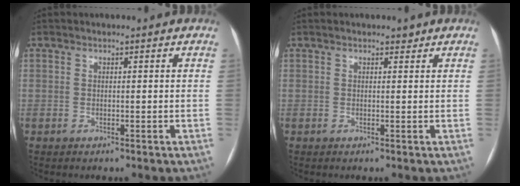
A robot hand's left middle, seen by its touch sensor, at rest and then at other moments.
{"total": 1.6, "force": [1.2, 0.7, 0.7], "torque": [-0.011, 0.014, 0.017]}